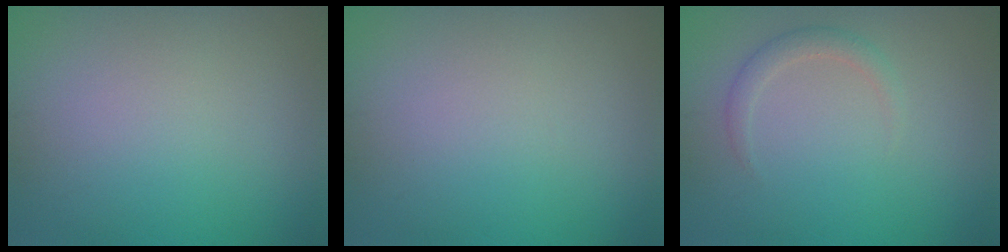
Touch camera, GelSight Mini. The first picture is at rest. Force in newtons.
{"total": 0.0}
{"total": 1.4, "press": 1.4, "slide": 0.1}